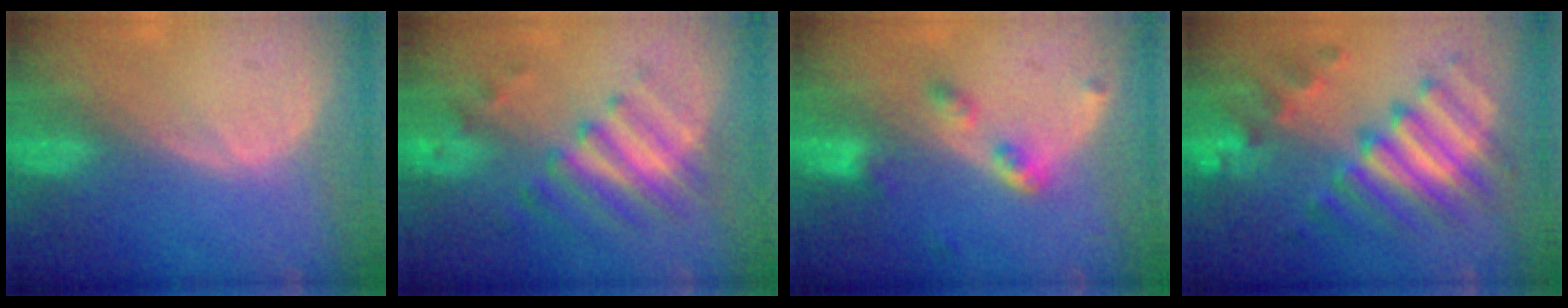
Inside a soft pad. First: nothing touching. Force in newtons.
{"total": 7.7, "press": 6.8, "slide": 3.6}
{"total": 4.3, "press": 4.0, "slide": 1.6}
{"total": 10.3, "press": 10.3, "slide": 0.8}